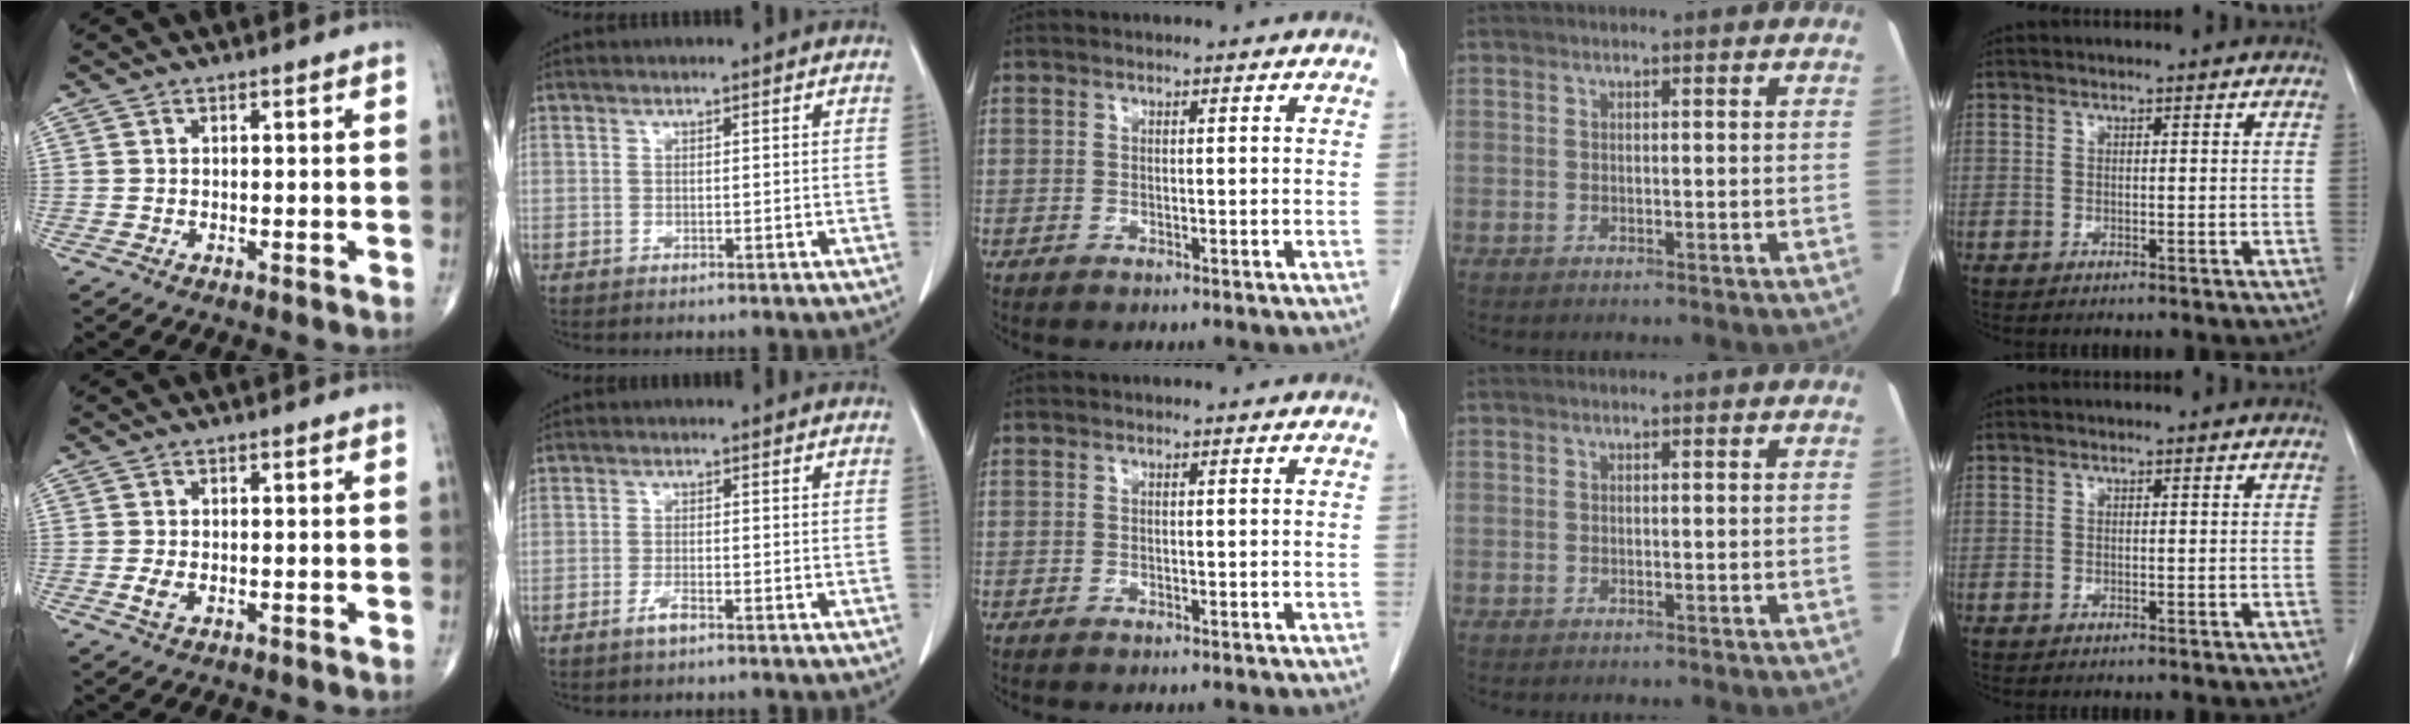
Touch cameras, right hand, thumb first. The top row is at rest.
{"thumb": {"total": 2.0, "force": [-0.3, 1.1, 1.6], "torque": [-0.036, -0.003, -0.008]}, "index": {"total": 2.0, "force": [-1.4, 0.3, 1.4], "torque": [-0.030, 0.000, -0.027]}}